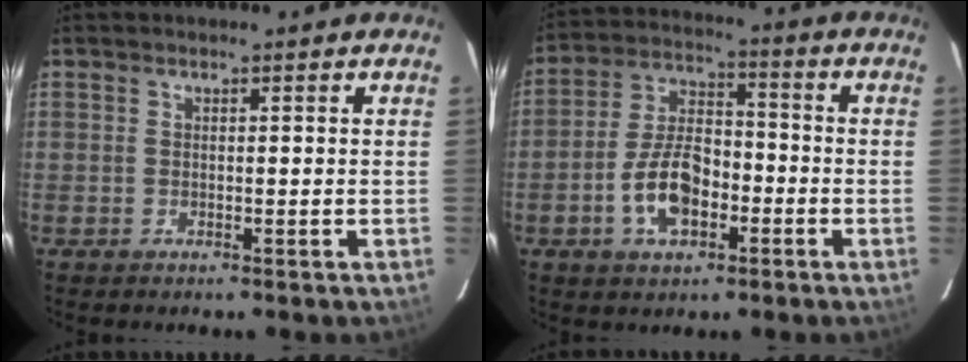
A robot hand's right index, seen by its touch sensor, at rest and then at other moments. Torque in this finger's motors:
{"motor_torque": [1.56, -0.40, 0.67, 0.06]}